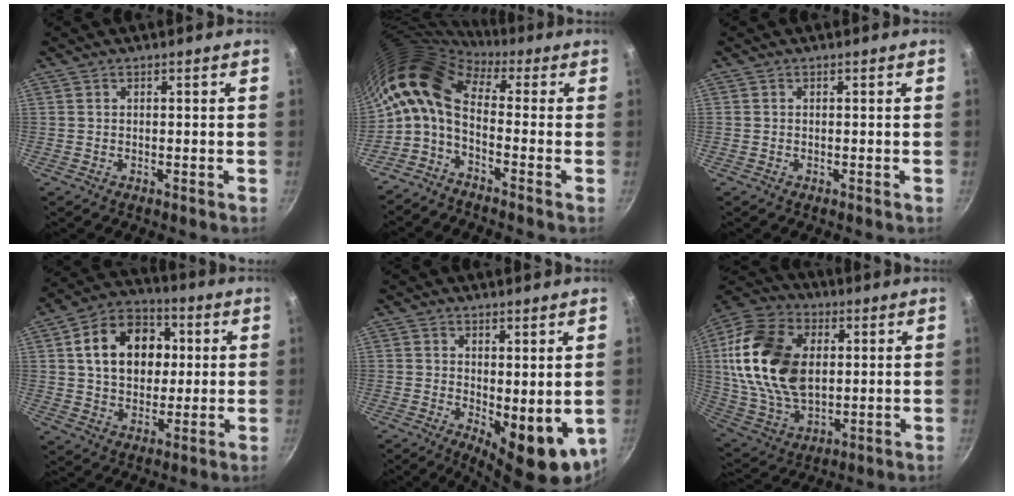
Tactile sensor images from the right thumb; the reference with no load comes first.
{"total": 12.3, "force": [0.6, 6.8, 10.2], "torque": [-0.206, 0.023, -0.008]}
{"total": 0.0}
{"total": 15.9, "force": [3.2, 11.9, 10.0], "torque": [-0.129, 0.016, 0.045]}
{"total": 9.9, "force": [0.3, 4.6, 8.8], "torque": [-0.097, -0.016, 0.016]}
{"total": 22.5, "force": [3.5, 14.8, 16.5], "torque": [-0.298, -0.003, 0.066]}